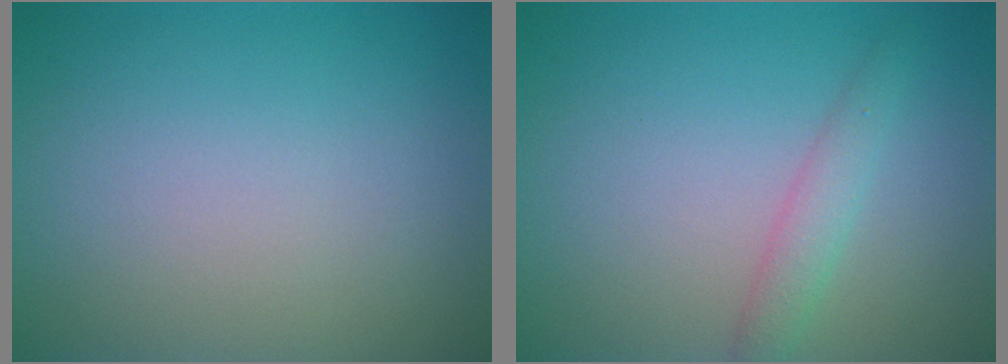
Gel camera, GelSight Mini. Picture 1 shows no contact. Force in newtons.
{"total": 1.9, "press": 1.9, "slide": 0.0}